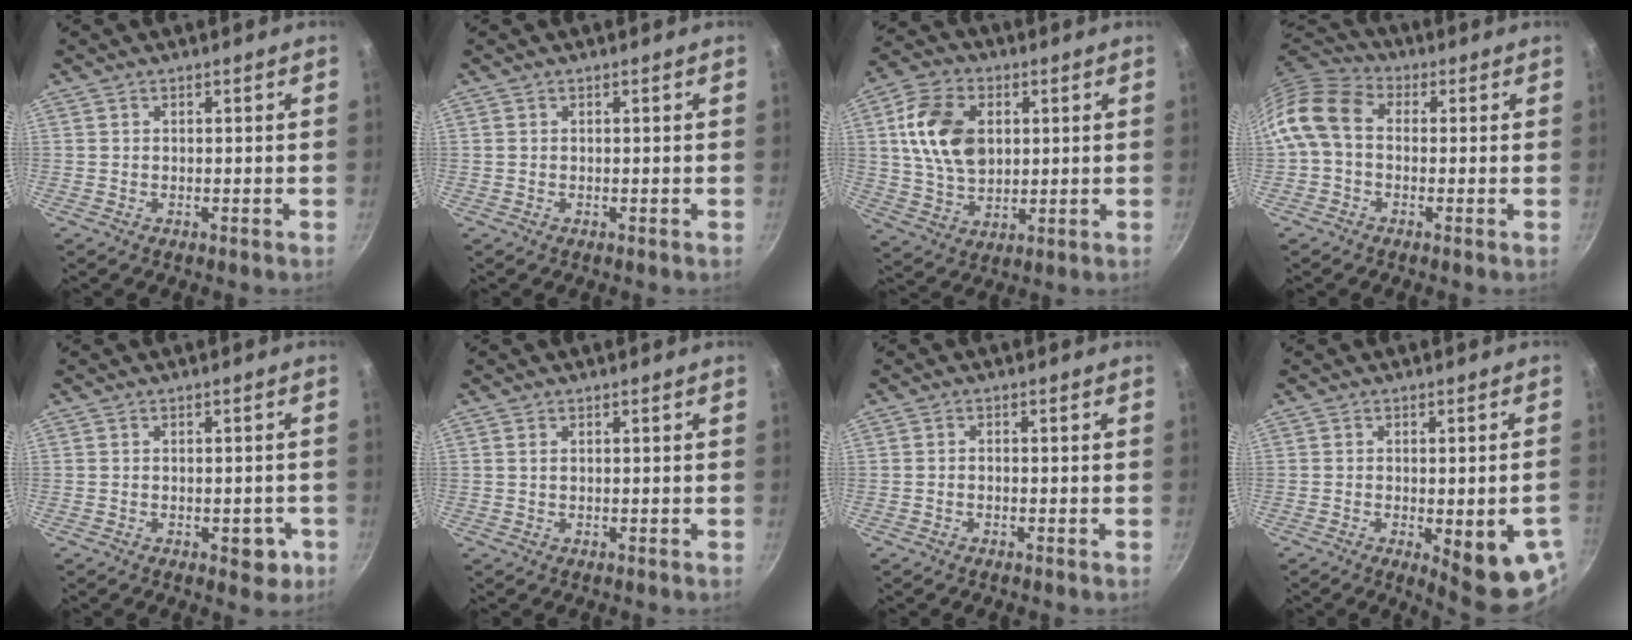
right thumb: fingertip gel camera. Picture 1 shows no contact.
{"total": 0.0}
{"total": 14.2, "force": [2.8, 9.7, 10.0], "torque": [-0.170, -0.001, 0.052]}
{"total": 10.7, "force": [0.0, 7.8, 7.3], "torque": [-0.133, 0.030, -0.023]}
{"total": 4.4, "force": [-1.6, 2.4, 3.3], "torque": [-0.019, 0.012, -0.014]}
{"total": 0.7, "force": [0.2, 0.4, 0.6], "torque": [-0.010, 0.001, 0.003]}
{"total": 0.9, "force": [-0.5, 0.5, 0.5], "torque": [-0.013, 0.007, -0.011]}
{"total": 12.6, "force": [-3.6, 3.7, 11.5], "torque": [-0.119, -0.002, -0.037]}